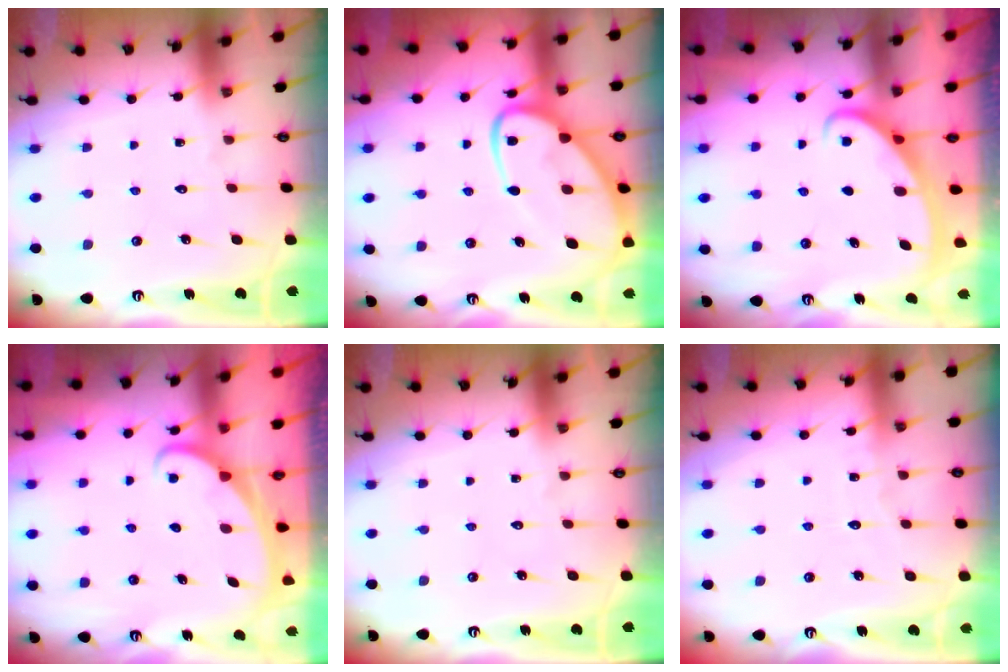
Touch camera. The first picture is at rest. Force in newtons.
{"total": 13.3, "press": 13.3, "slide": 1.2}
{"total": 2.7, "press": 2.7, "slide": 0.4}
{"total": 1.8, "press": 1.8, "slide": 0.1}
{"total": 0.0}
{"total": 3.4, "press": 3.4, "slide": 0.4}